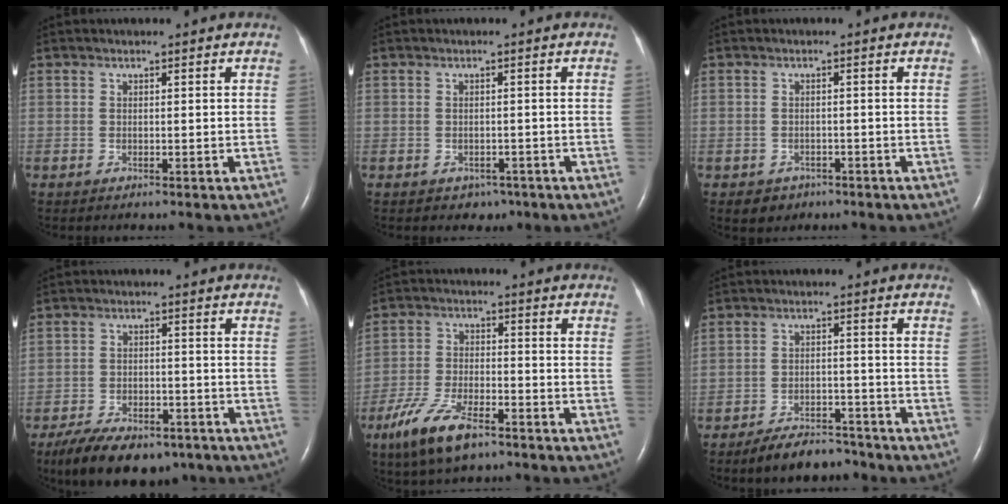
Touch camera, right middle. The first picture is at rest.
{"total": 2.1, "force": [-1.2, 1.6, 0.5], "torque": [-0.006, 0.005, -0.009]}
{"total": 2.4, "force": [-1.4, 2.0, 0.3], "torque": [-0.008, 0.007, -0.014]}
{"total": 12.8, "force": [-9.3, 5.7, 6.7], "torque": [-0.115, -0.006, -0.142]}
{"total": 10.1, "force": [-6.6, 3.3, 6.9], "torque": [-0.148, -0.014, -0.119]}
{"total": 6.6, "force": [-5.7, 2.5, 2.1], "torque": [-0.039, -0.003, -0.094]}